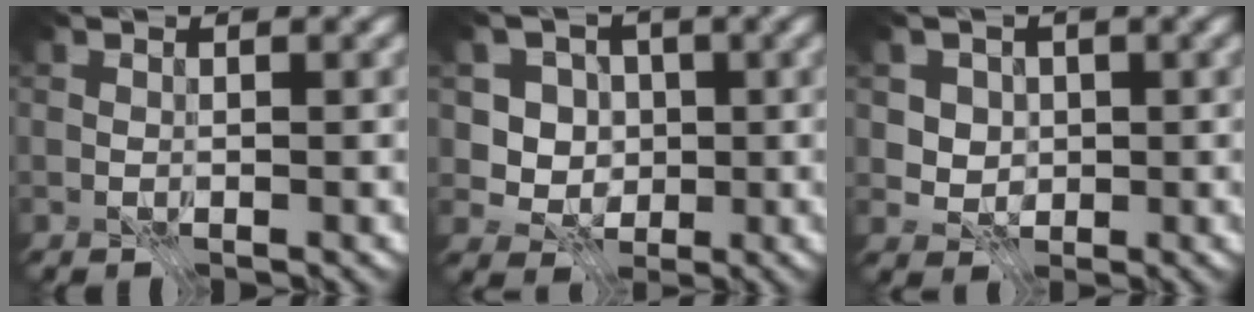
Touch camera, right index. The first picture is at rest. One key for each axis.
{"total": 4.2, "fx": 0.4, "fy": 3.8, "fz": 1.7, "tx": -0.023, "ty": -0.002, "tz": -0.002}
{"total": 3.0, "fx": 0.8, "fy": 2.7, "fz": 1.0, "tx": -0.026, "ty": -0.008, "tz": 0.023}